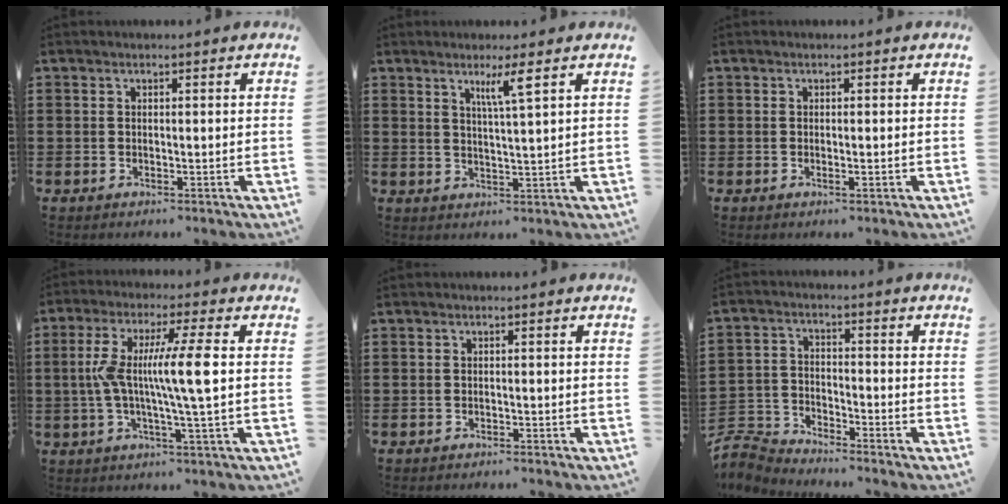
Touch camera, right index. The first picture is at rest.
{"total": 3.8, "force": [2.3, -0.4, 3.0], "torque": [-0.056, -0.007, 0.035]}
{"total": 0.6, "force": [-0.1, 0.1, 0.5], "torque": [-0.010, -0.004, -0.001]}
{"total": 9.5, "force": [0.1, 0.1, 9.5], "torque": [-0.180, -0.005, -0.007]}
{"total": 0.6, "force": [-0.6, 0.0, 0.0], "torque": [-0.002, -0.001, -0.013]}
{"total": 5.1, "force": [-5.0, 1.0, 0.4], "torque": [-0.037, -0.002, -0.110]}